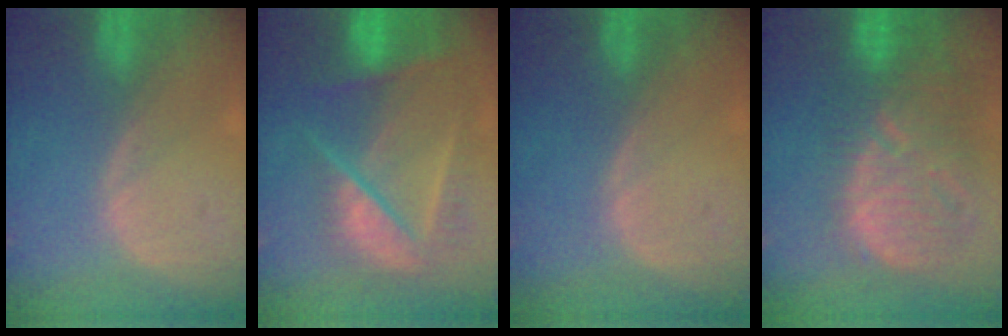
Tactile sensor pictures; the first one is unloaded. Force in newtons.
{"total": 9.7, "press": 8.2, "slide": 5.1}
{"total": 0.0}
{"total": 13.1, "press": 11.4, "slide": 6.5}